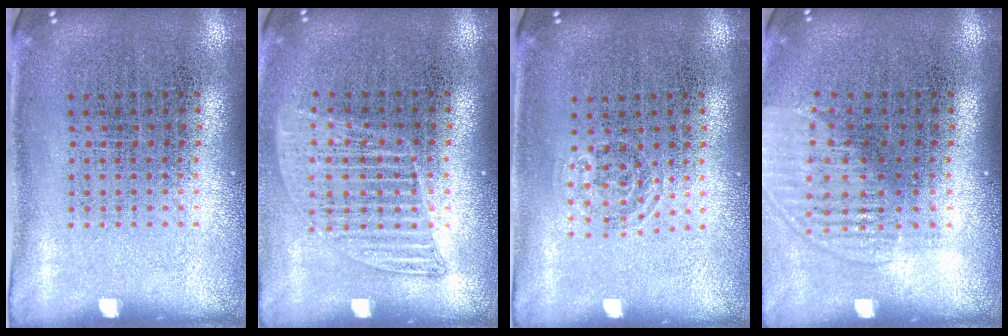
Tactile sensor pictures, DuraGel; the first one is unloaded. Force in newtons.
{"total": 1.2, "press": 1.1, "slide": 0.4}
{"total": 0.7, "press": 0.5, "slide": 0.5}
{"total": 1.4, "press": 1.3, "slide": 0.7}